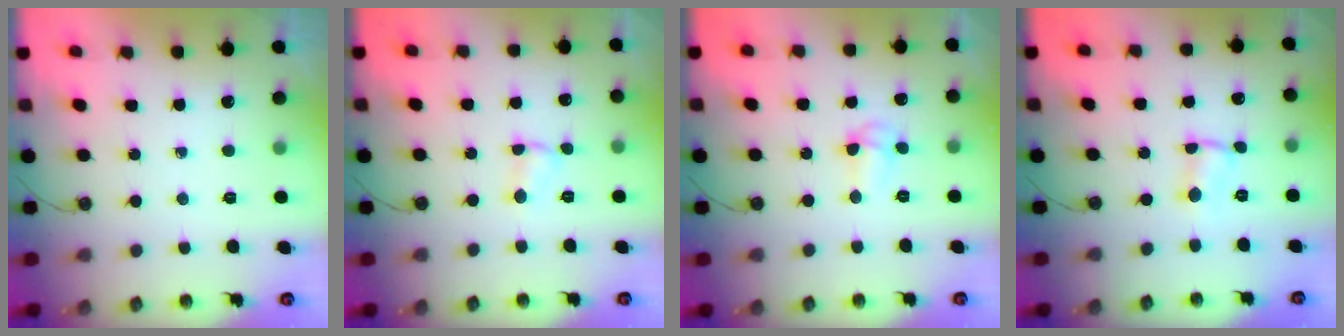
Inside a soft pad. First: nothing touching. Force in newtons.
{"total": 3.4, "press": 3.3, "slide": 0.3}
{"total": 4.0, "press": 3.9, "slide": 1.0}
{"total": 1.4, "press": 1.3, "slide": 0.4}